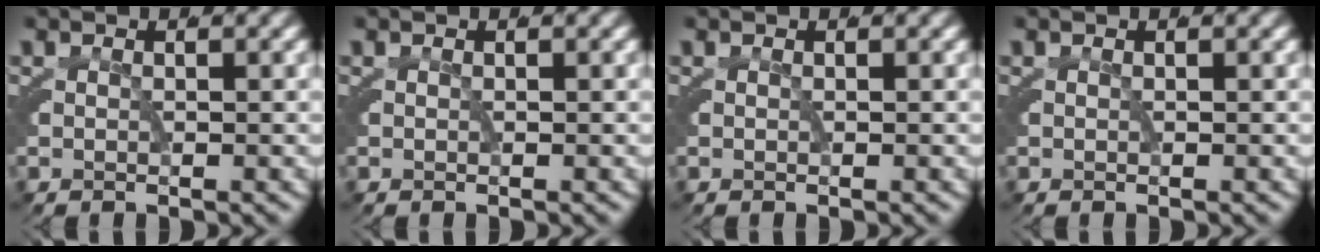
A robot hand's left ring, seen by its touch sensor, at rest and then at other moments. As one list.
[{"total": 0.0}, {"total": 0.0}, {"total": 0.0}]